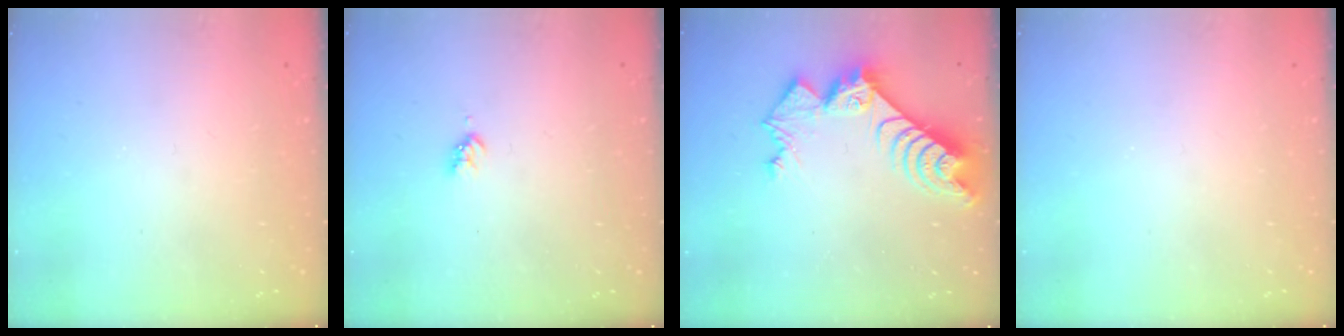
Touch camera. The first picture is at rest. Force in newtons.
{"total": 3.0, "press": 3.0, "slide": 0.4}
{"total": 10.7, "press": 10.6, "slide": 1.1}
{"total": 0.0}